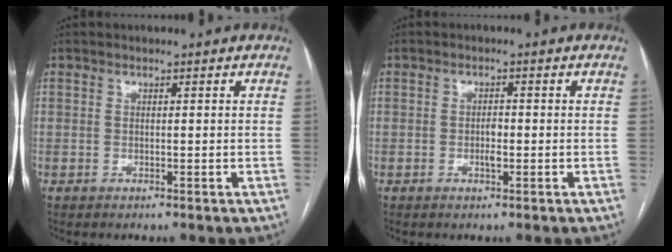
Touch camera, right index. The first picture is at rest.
{"total": 1.8, "force": [-0.5, 0.7, 1.6], "torque": [-0.028, 0.002, -0.007]}